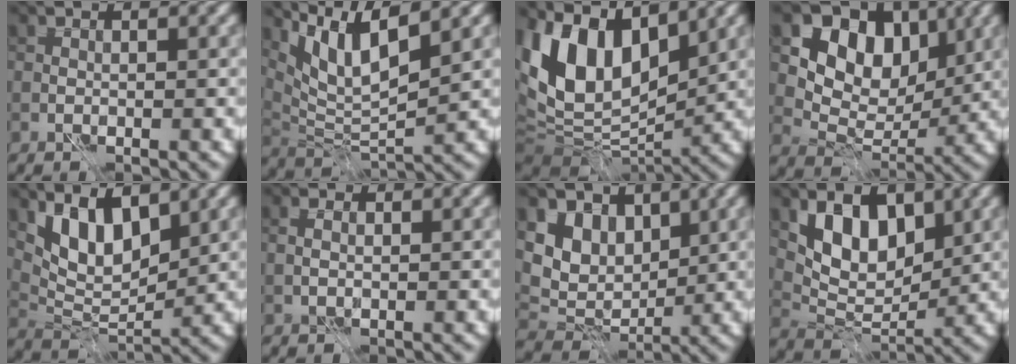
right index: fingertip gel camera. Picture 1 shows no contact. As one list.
[{"total": 7.1, "force": [4.5, 1.9, 5.2], "torque": [-0.105, -0.006, 0.087]}, {"total": 10.2, "force": [3.9, 5.9, 7.3], "torque": [-0.152, -0.001, 0.069]}, {"total": 9.3, "force": [4.1, 6.6, 5.1], "torque": [-0.090, 0.001, 0.055]}, {"total": 5.9, "force": [3.1, 3.0, 4.1], "torque": [-0.079, -0.014, 0.059]}, {"total": 1.3, "force": [0.2, 0.8, 0.9], "torque": [-0.015, -0.001, -0.001]}, {"total": 6.8, "force": [3.1, 5.0, 3.5], "torque": [-0.071, -0.001, 0.051]}, {"total": 5.9, "force": [2.7, 3.7, 3.8], "torque": [-0.070, -0.013, 0.047]}]